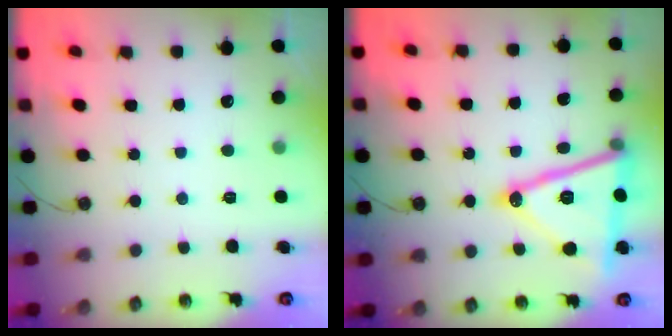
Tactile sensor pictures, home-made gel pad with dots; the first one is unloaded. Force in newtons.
{"total": 21.4, "press": 21.1, "slide": 3.4}